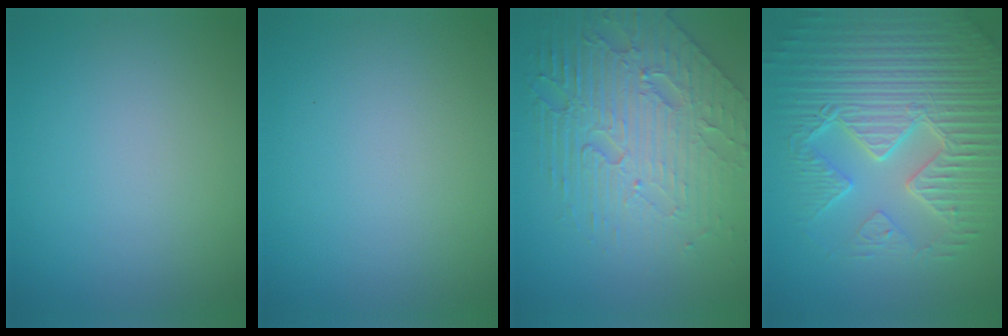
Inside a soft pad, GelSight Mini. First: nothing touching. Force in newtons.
{"total": 0.0}
{"total": 7.9, "press": 5.6, "slide": 5.7}
{"total": 9.0, "press": 6.4, "slide": 6.3}